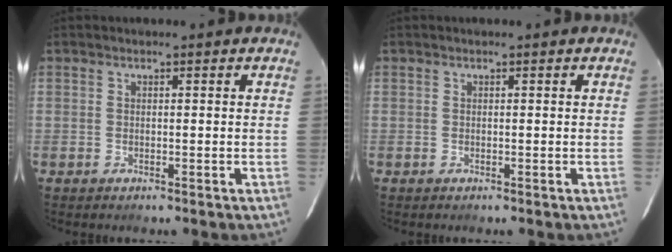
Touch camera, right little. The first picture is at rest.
{"total": 0.0}